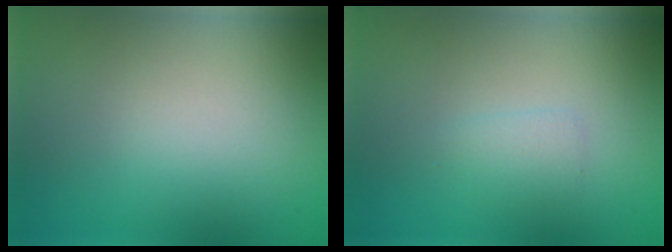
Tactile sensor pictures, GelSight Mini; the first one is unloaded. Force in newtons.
{"total": 1.1, "press": 1.1, "slide": 0.0}